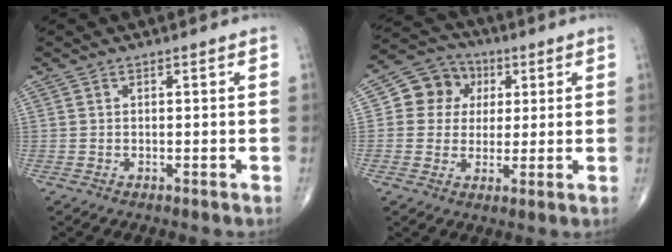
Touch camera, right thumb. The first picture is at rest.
{"total": 9.1, "force": [2.0, 8.2, 3.6], "torque": [-0.021, 0.004, 0.024]}